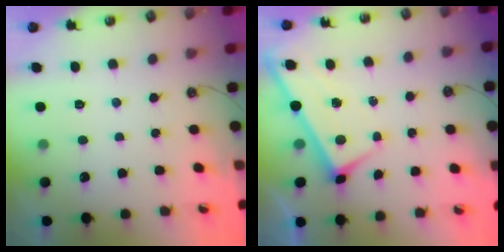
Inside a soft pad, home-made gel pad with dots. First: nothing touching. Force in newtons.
{"total": 1.7, "press": 1.7, "slide": 0.1}